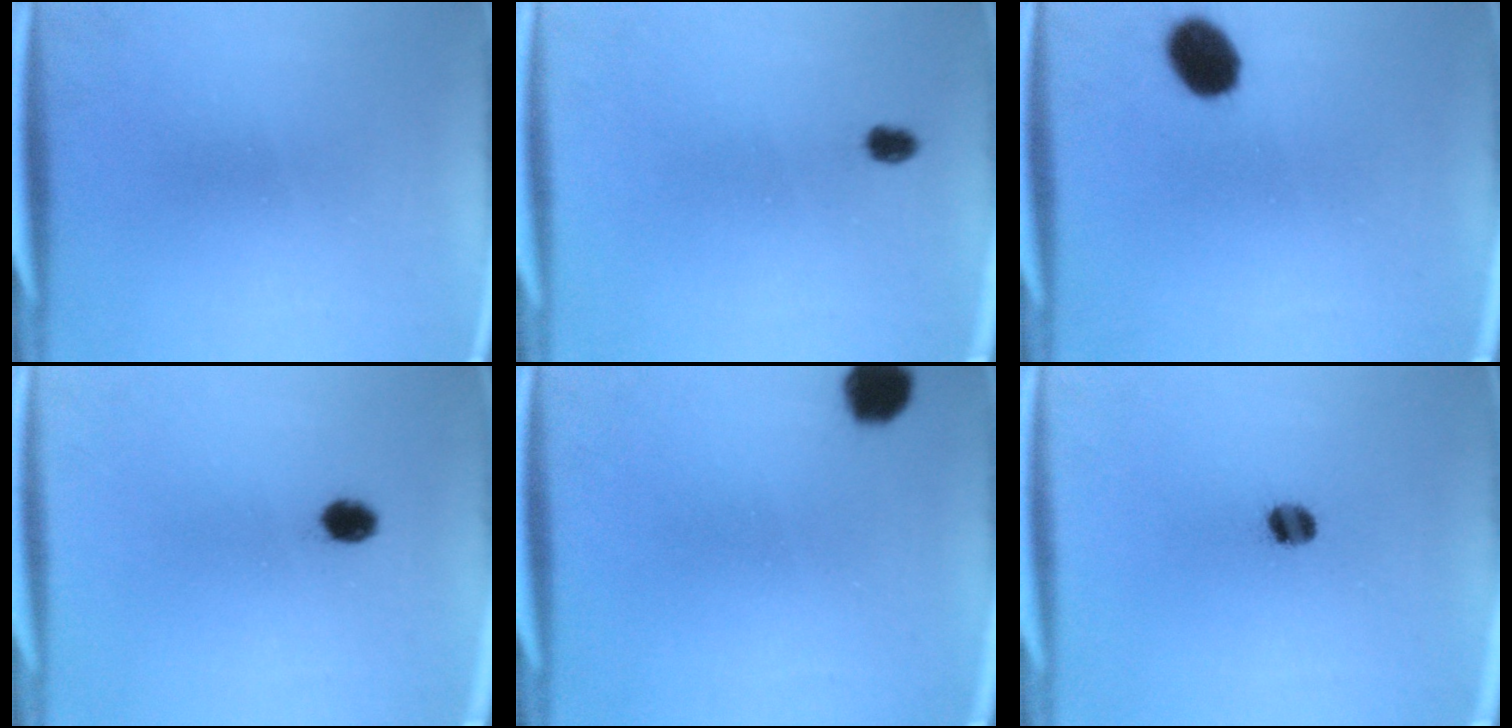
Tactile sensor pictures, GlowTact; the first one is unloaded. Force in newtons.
{"total": 1.9}
{"total": 7.7}
{"total": 2.9}
{"total": 5.0}
{"total": 3.5}